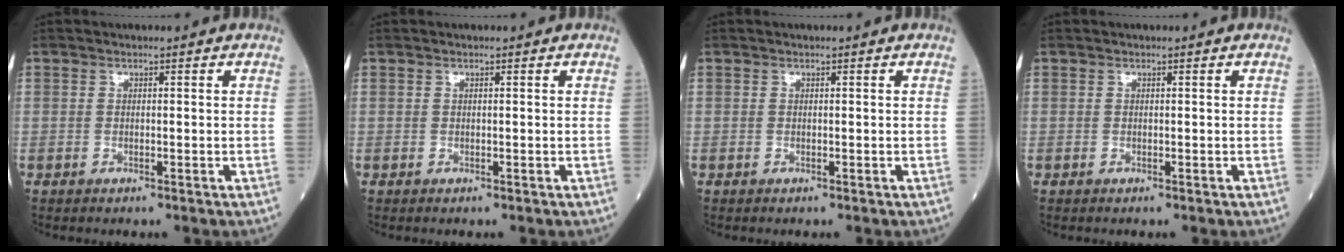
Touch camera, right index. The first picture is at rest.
{"total": 0.0}
{"total": 0.0}
{"total": 0.0}